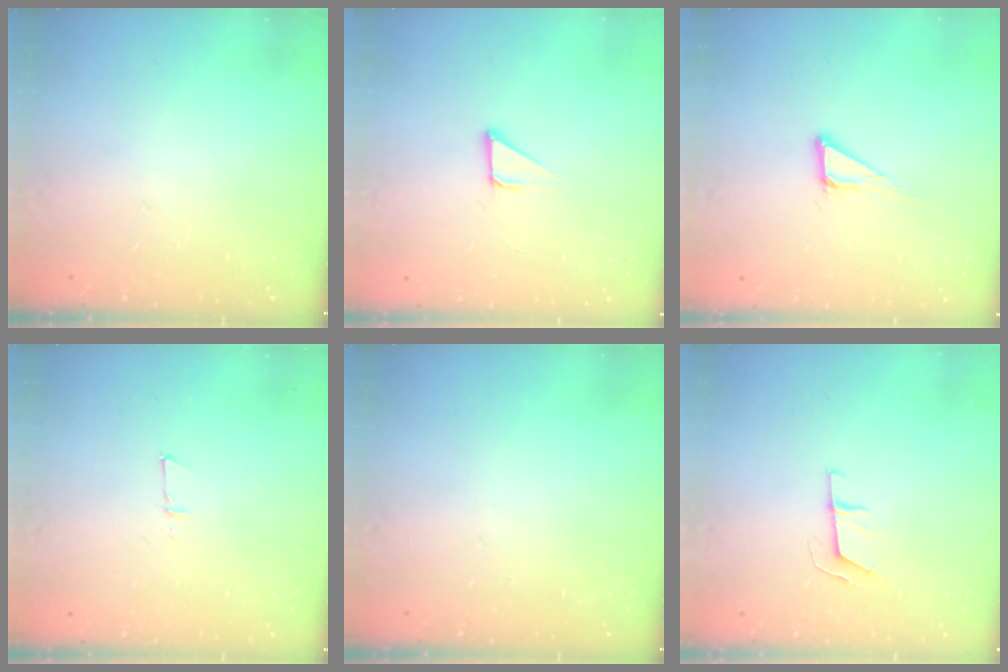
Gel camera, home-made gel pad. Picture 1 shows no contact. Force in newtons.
{"total": 2.1, "press": 2.1, "slide": 0.0}
{"total": 5.6, "press": 5.6, "slide": 0.3}
{"total": 3.9, "press": 3.8, "slide": 0.9}
{"total": 0.0}
{"total": 6.1, "press": 6.1, "slide": 1.0}